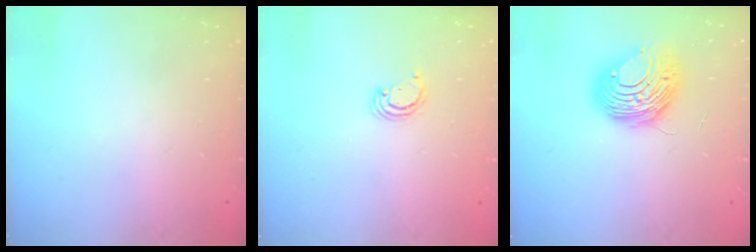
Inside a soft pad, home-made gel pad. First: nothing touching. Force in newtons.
{"total": 3.1, "press": 3.1, "slide": 0.2}
{"total": 10.5, "press": 10.5, "slide": 1.3}